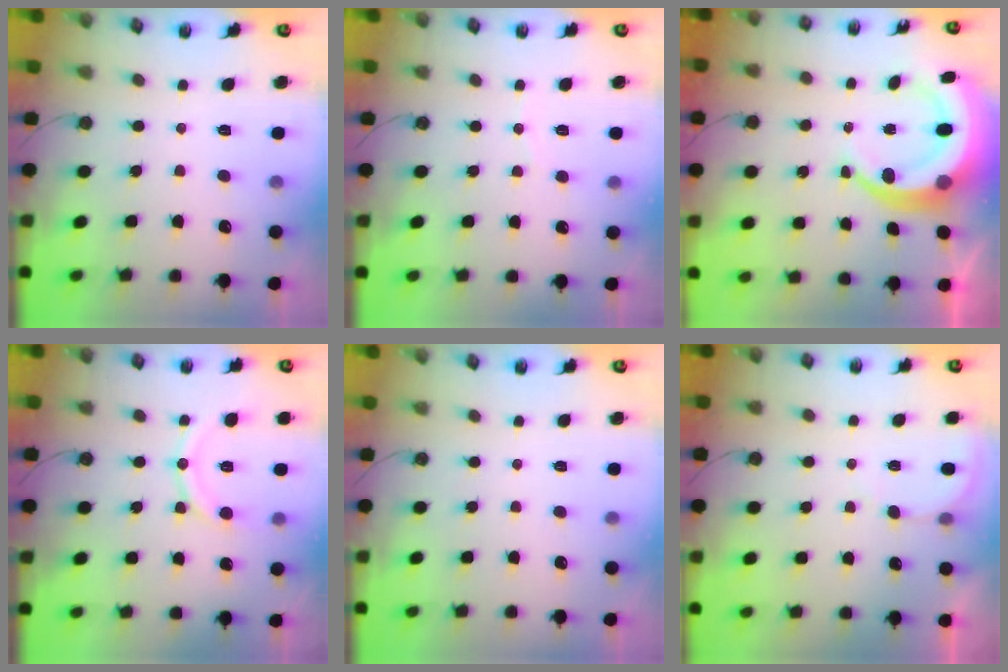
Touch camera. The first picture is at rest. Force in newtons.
{"total": 3.3, "press": 3.2, "slide": 0.4}
{"total": 11.5, "press": 11.4, "slide": 1.6}
{"total": 11.3, "press": 11.3, "slide": 0.8}
{"total": 0.0}
{"total": 2.8, "press": 2.8, "slide": 0.3}